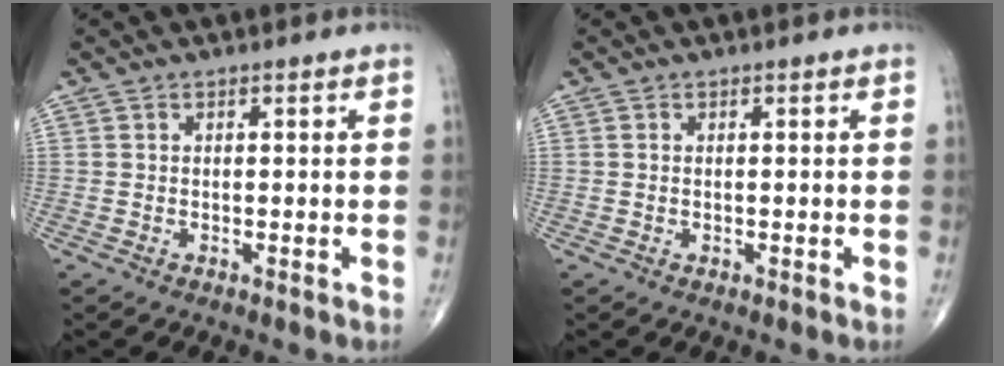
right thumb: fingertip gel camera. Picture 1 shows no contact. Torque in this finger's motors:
{"motor_torque": [-0.10, 0.26, -0.18, -0.08, -0.02]}